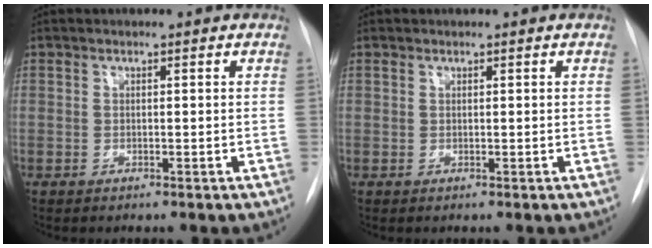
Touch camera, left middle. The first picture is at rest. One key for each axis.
{"total": 0.0}